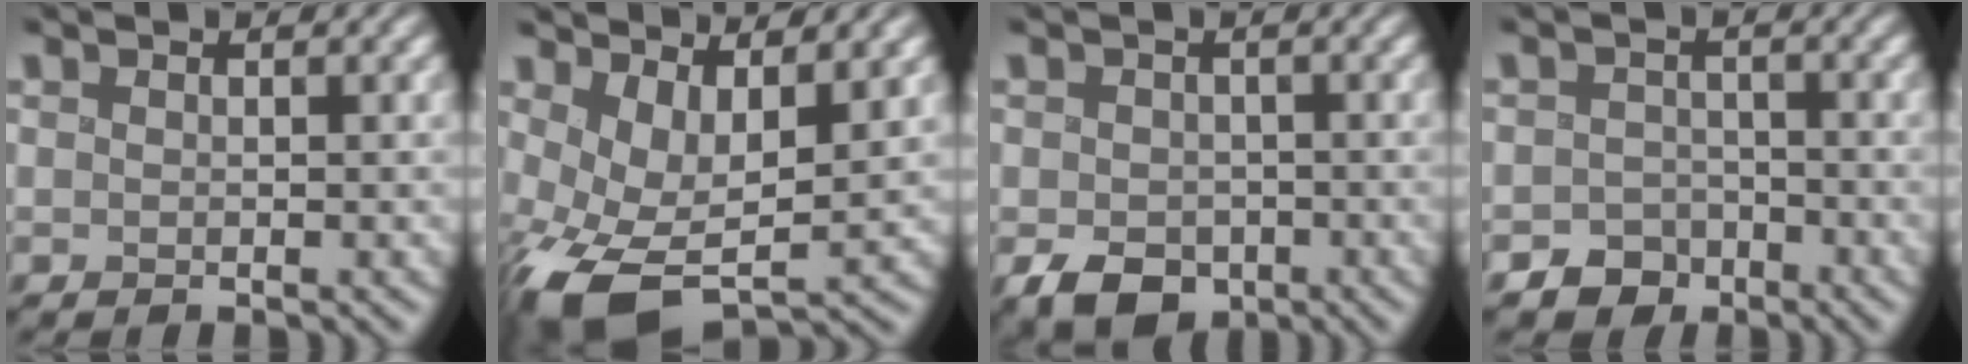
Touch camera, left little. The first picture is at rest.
{"total": 9.6, "force": [-1.5, 5.5, 7.7], "torque": [-0.161, -0.035, -0.015]}
{"total": 4.3, "force": [-1.9, 3.2, 2.2], "torque": [-0.039, -0.009, -0.036]}
{"total": 3.2, "force": [-2.4, 2.1, 0.1], "torque": [0.017, 0.001, -0.044]}